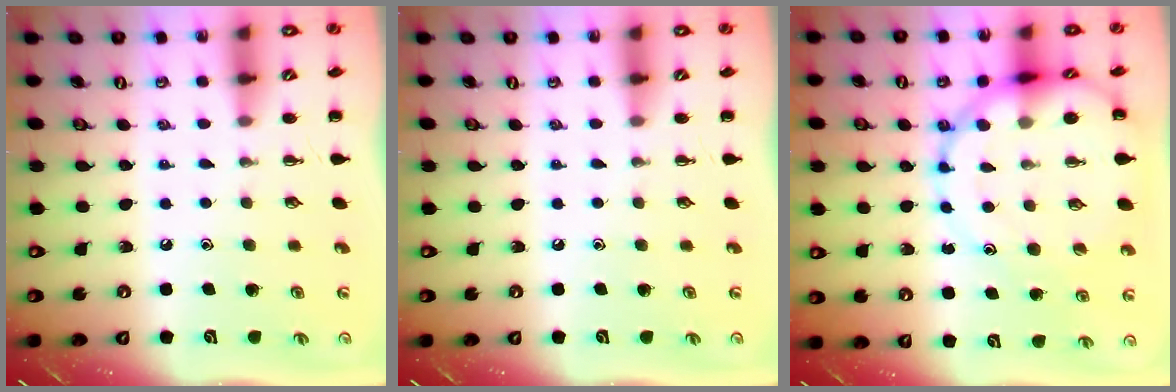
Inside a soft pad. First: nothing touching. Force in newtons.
{"total": 0.0}
{"total": 14.6, "press": 14.4, "slide": 2.5}